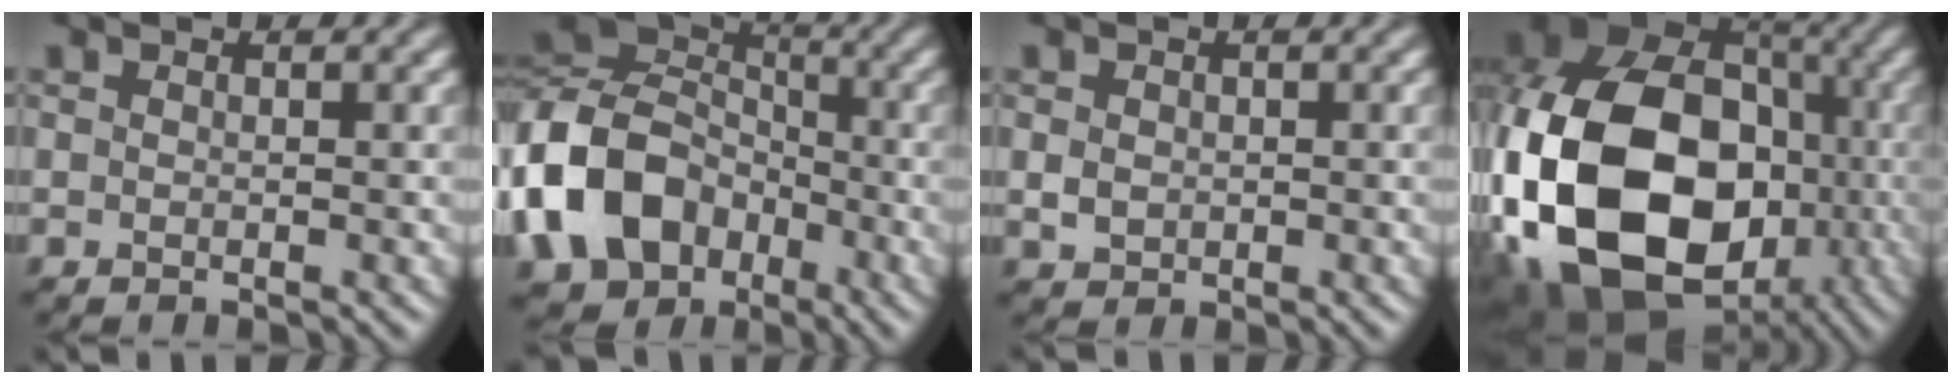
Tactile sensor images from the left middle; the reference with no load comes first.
{"total": 13.7, "force": [-5.1, 10.6, 7.1], "torque": [-0.187, -0.013, -0.107]}
{"total": 1.4, "force": [-0.2, 1.3, 0.6], "torque": [-0.014, -0.007, 0.002]}
{"total": 21.0, "force": [-4.8, 15.3, 13.5], "torque": [-0.327, -0.019, -0.081]}